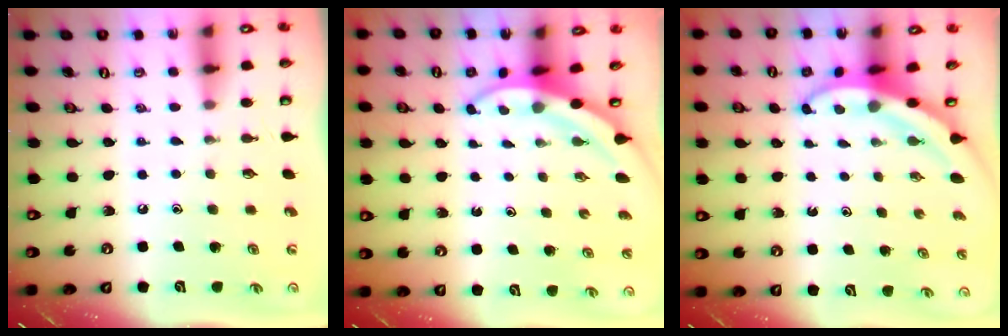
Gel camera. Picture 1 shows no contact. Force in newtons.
{"total": 4.8, "press": 4.7, "slide": 0.2}
{"total": 3.8, "press": 3.8, "slide": 0.4}